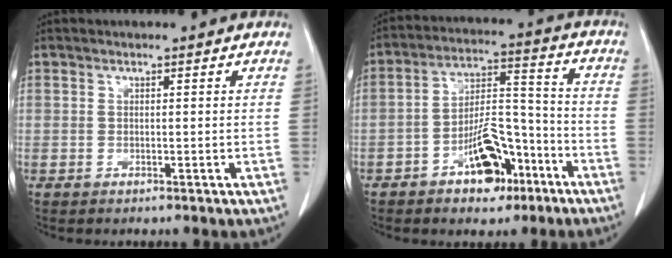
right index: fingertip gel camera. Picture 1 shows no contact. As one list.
[{"total": 10.8, "force": [-5.9, 5.0, 7.5], "torque": [-0.131, 0.023, -0.089]}]